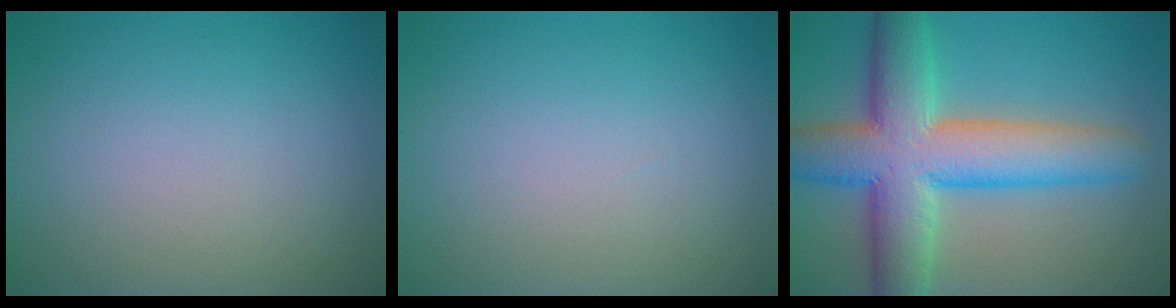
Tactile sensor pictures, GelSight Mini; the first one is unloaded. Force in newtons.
{"total": 0.0}
{"total": 10.9, "press": 10.9, "slide": 0.4}